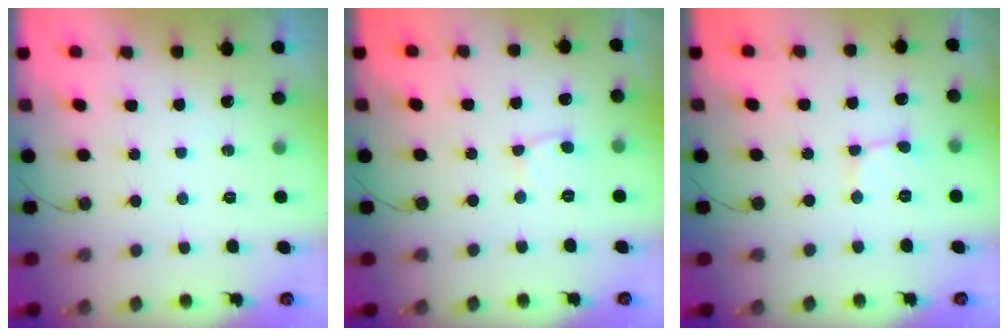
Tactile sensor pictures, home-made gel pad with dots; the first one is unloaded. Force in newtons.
{"total": 2.6, "press": 2.6, "slide": 0.2}
{"total": 1.9, "press": 1.9, "slide": 0.1}